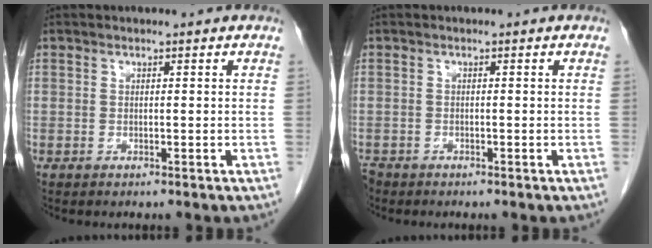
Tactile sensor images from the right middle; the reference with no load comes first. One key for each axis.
{"total": 1.9, "fx": -1.6, "fy": 1.0, "fz": 0.3, "tx": -0.009, "ty": -0.002, "tz": -0.030}